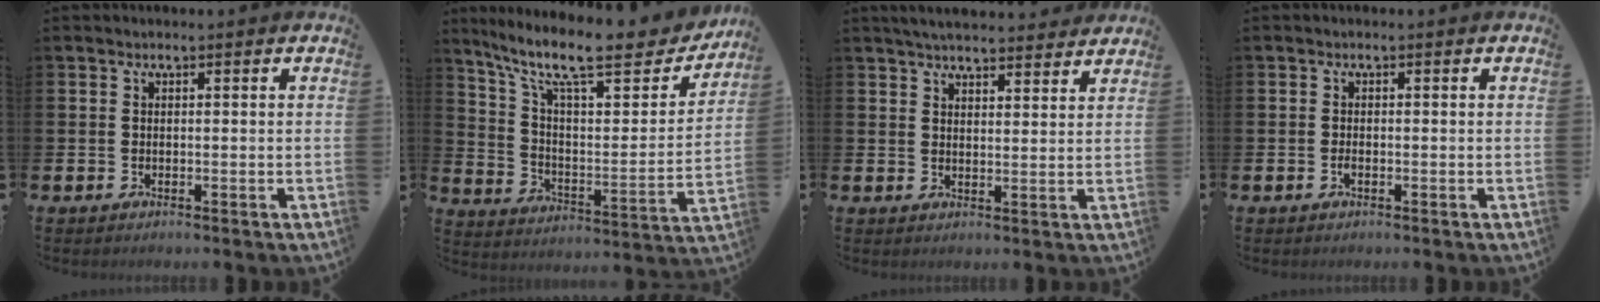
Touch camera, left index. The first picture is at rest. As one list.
[{"total": 12.8, "force": [10.3, 3.2, 6.8], "torque": [-0.153, -0.072, 0.172]}, {"total": 4.3, "force": [4.1, 0.6, 0.8], "torque": [-0.024, -0.019, 0.075]}, {"total": 0.9, "force": [-0.4, 0.3, 0.7], "torque": [-0.021, 0.002, -0.007]}]